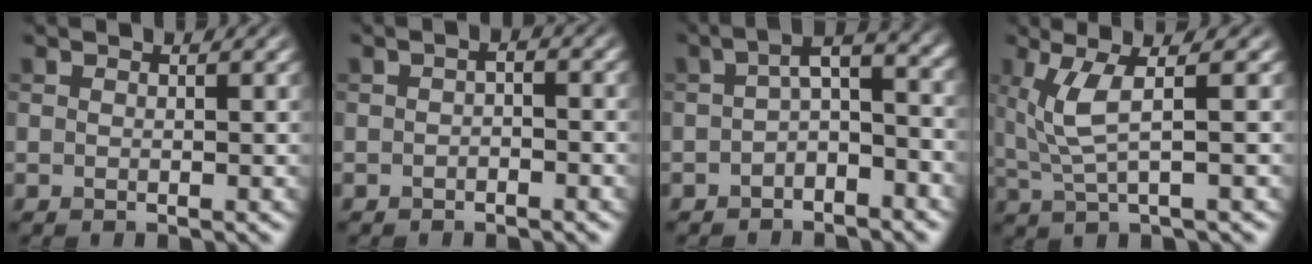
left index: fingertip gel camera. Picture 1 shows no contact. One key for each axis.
{"total": 1.0, "fx": -0.6, "fy": 0.4, "fz": 0.7, "tx": -0.015, "ty": 0.005, "tz": -0.012}
{"total": 4.3, "fx": -1.2, "fy": 1.8, "fz": 3.7, "tx": -0.056, "ty": 0.014, "tz": -0.032}
{"total": 4.0, "fx": 0.9, "fy": 0.7, "fz": 3.8, "tx": -0.093, "ty": 0.003, "tz": 0.021}